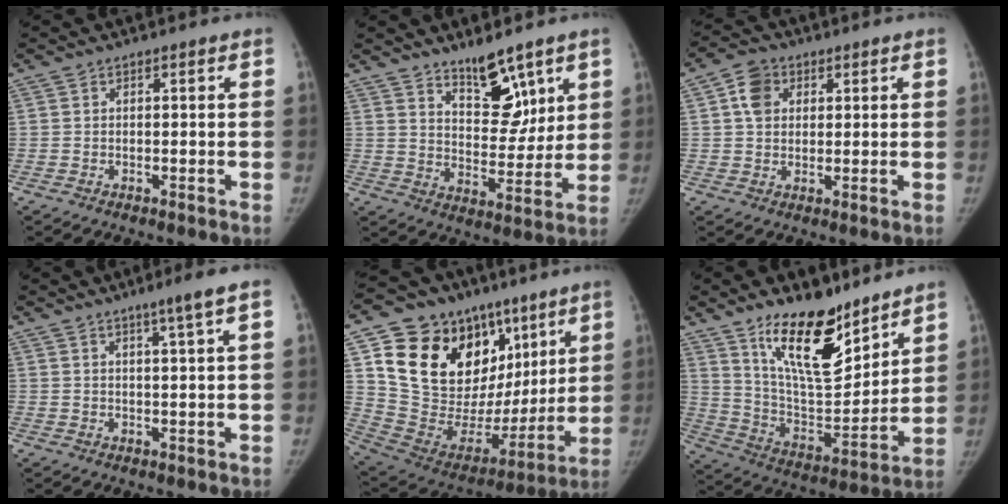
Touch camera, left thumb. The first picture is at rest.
{"total": 10.7, "force": [7.4, 4.8, 6.0], "torque": [-0.057, -0.061, 0.130]}
{"total": 5.9, "force": [1.9, 4.7, 3.0], "torque": [-0.036, 0.001, 0.030]}
{"total": 4.4, "force": [2.5, -0.7, 3.5], "torque": [-0.059, -0.012, 0.041]}
{"total": 30.5, "force": [12.5, 19.5, 19.9], "torque": [-0.270, 0.011, 0.229]}
{"total": 19.5, "force": [13.2, 7.6, 12.1], "torque": [-0.153, -0.097, 0.237]}